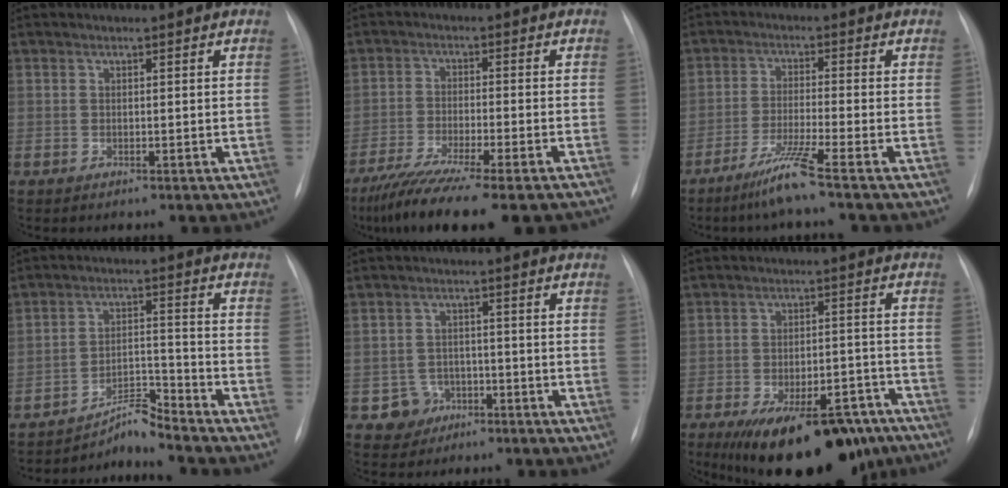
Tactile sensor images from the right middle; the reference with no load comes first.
{"total": 16.8, "force": [-13.6, 1.1, 9.7], "torque": [-0.140, -0.037, -0.211]}
{"total": 6.2, "force": [-4.3, -1.5, 4.2], "torque": [-0.087, -0.022, -0.092]}
{"total": 5.0, "force": [-4.9, -0.9, -0.1], "torque": [-0.003, 0.004, -0.081]}
{"total": 3.9, "force": [-1.9, 3.4, 0.0], "torque": [0.006, 0.013, -0.027]}
{"total": 21.5, "force": [-15.7, 8.1, 12.2], "torque": [-0.149, 0.007, -0.215]}